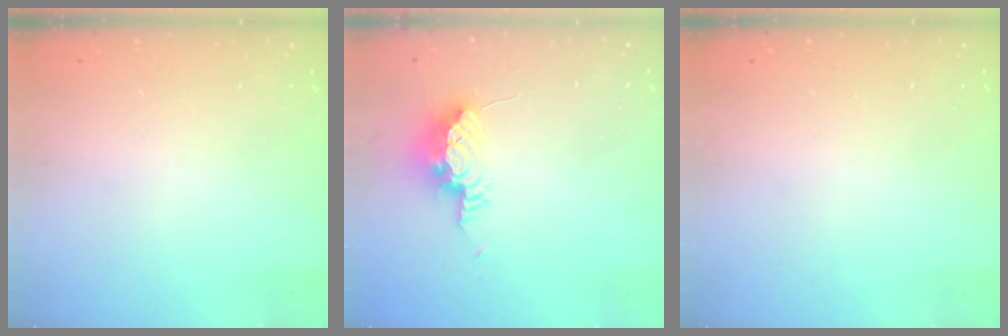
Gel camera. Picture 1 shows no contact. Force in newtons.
{"total": 15.5, "press": 10.9, "slide": 11.0}
{"total": 0.0}